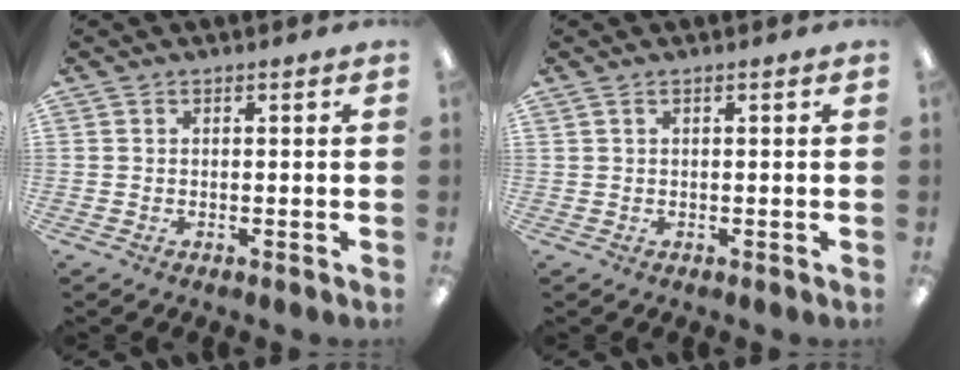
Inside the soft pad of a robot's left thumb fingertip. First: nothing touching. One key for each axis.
{"total": 1.4, "fx": 0.3, "fy": 0.2, "fz": 1.3, "tx": -0.025, "ty": 0.001, "tz": 0.005}